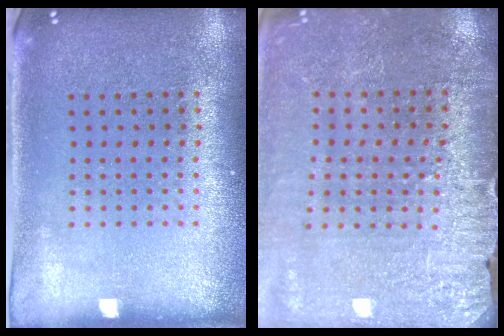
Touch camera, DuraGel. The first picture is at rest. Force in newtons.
{"total": 3.0, "press": 3.0, "slide": 0.2}